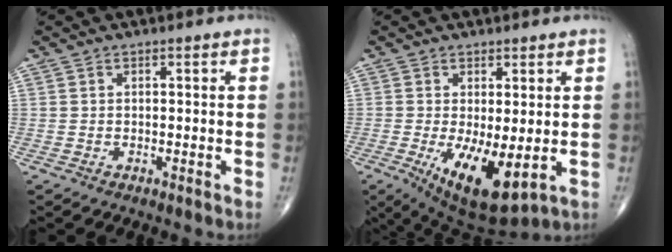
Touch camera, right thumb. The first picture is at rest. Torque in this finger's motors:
{"motor_torque": [2.27, 2.37, 0.61, -0.69, 0.39]}